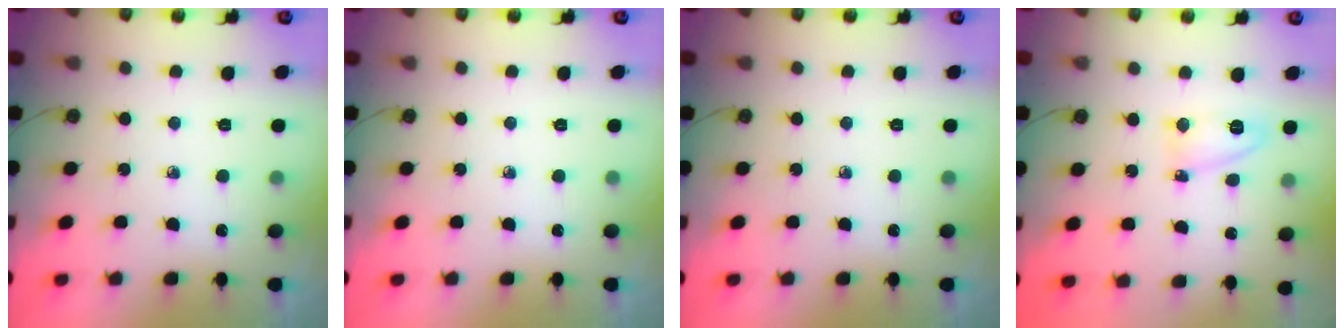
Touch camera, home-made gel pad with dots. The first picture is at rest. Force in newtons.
{"total": 0.0}
{"total": 0.0}
{"total": 5.7, "press": 5.7, "slide": 0.6}